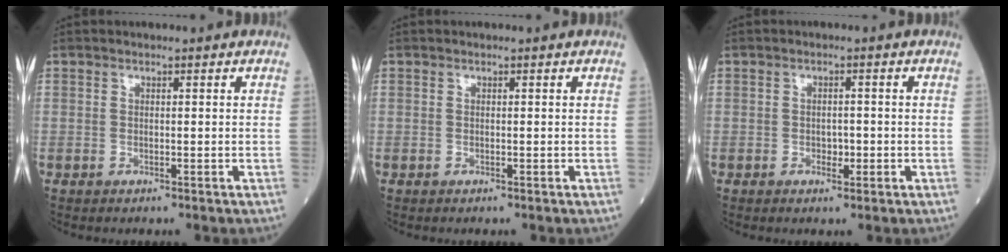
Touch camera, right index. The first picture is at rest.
{"total": 0.0}
{"total": 1.9, "force": [-0.6, 1.0, 1.4], "torque": [-0.020, 0.002, -0.006]}